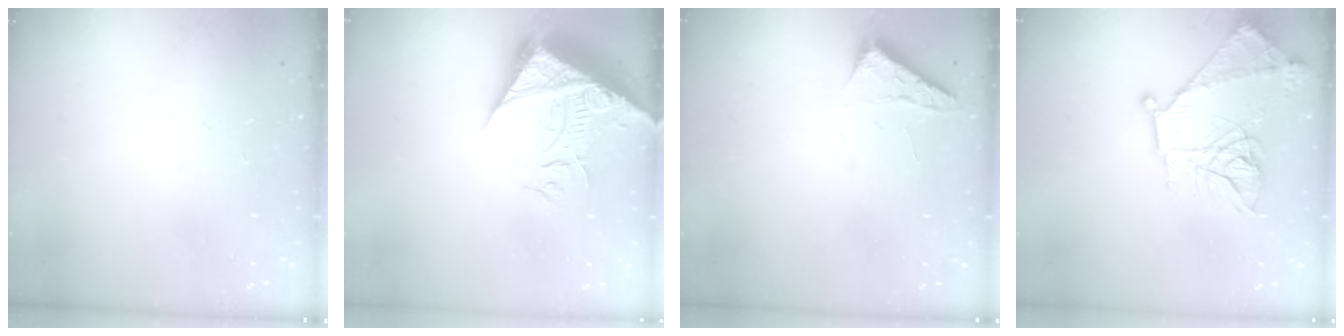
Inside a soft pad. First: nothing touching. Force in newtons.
{"total": 19.4, "press": 19.3, "slide": 2.1}
{"total": 4.0, "press": 4.0, "slide": 0.5}
{"total": 16.5, "press": 16.5, "slide": 1.3}